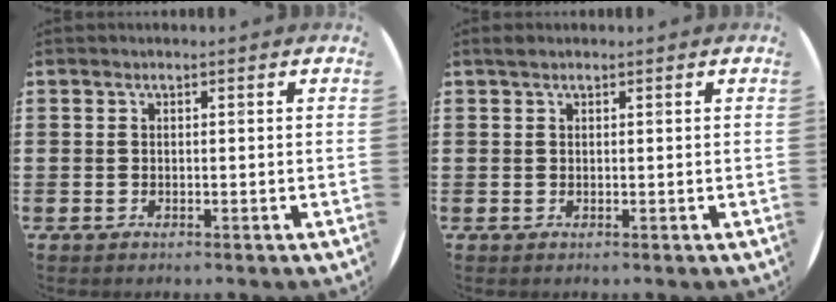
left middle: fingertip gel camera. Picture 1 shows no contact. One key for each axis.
{"total": 0.6, "fx": 0.6, "fy": 0.2, "fz": 0.2, "tx": -0.003, "ty": 0.004, "tz": 0.010}